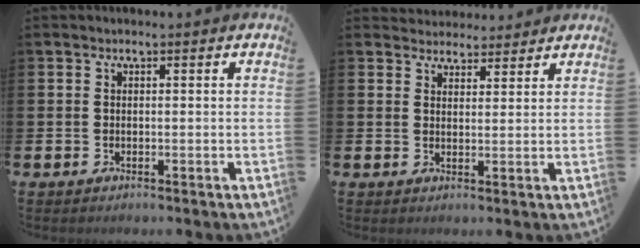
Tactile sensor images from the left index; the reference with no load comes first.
{"total": 3.5, "force": [3.3, 1.1, -0.3], "torque": [-0.003, -0.015, 0.061]}